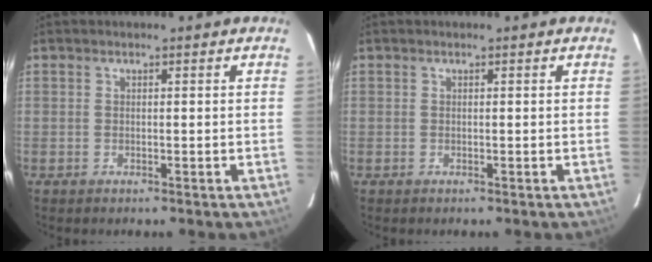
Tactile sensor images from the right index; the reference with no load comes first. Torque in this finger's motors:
{"motor_torque": [0.00, 0.00, 0.00, 0.00]}